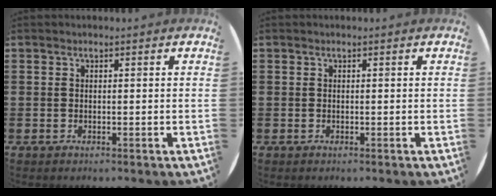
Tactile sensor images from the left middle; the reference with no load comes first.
{"total": 0.0}